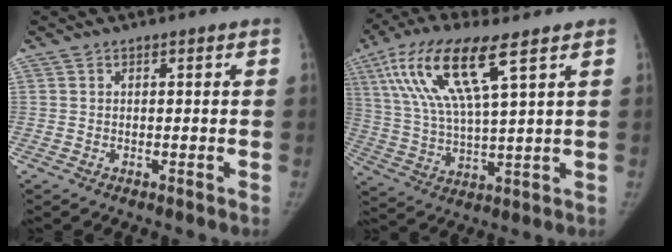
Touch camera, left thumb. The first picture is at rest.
{"total": 16.4, "force": [7.6, 4.0, 14.0], "torque": [-0.295, -0.015, 0.146]}